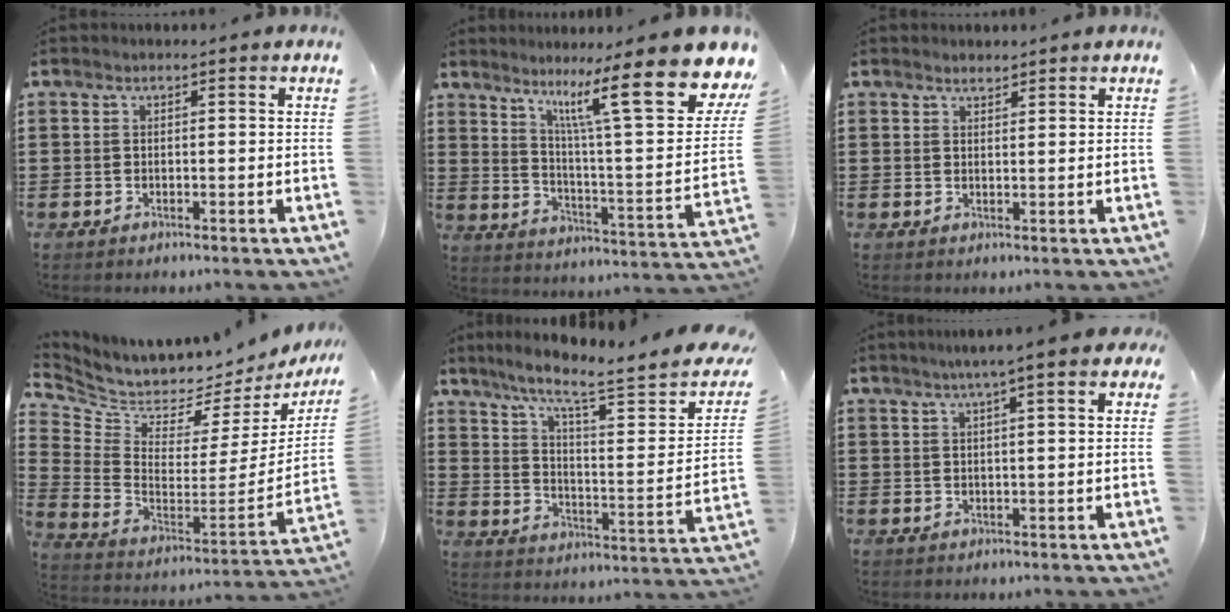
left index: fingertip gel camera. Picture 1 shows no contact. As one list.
[{"total": 16.5, "force": [10.6, 2.2, 12.5], "torque": [-0.223, -0.060, 0.164]}, {"total": 1.2, "force": [1.1, 0.3, 0.0], "torque": [-0.001, 0.003, 0.022]}, {"total": 4.0, "force": [3.6, 1.6, 0.7], "torque": [-0.045, -0.057, 0.056]}, {"total": 7.2, "force": [5.4, 0.6, 4.6], "torque": [-0.105, -0.036, 0.081]}, {"total": 3.7, "force": [1.8, 0.0, 3.2], "torque": [-0.065, 0.004, 0.029]}]